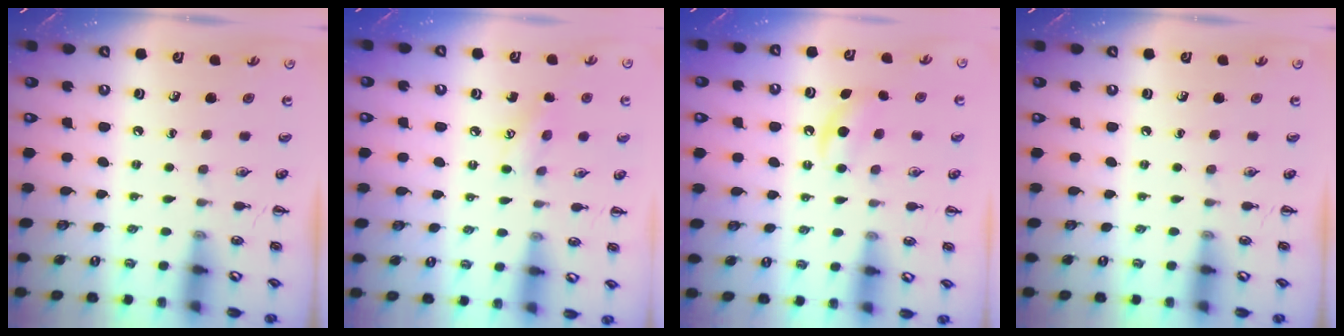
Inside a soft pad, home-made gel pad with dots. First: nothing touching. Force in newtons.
{"total": 6.5, "press": 6.4, "slide": 1.2}
{"total": 4.6, "press": 4.4, "slide": 1.5}
{"total": 0.0}